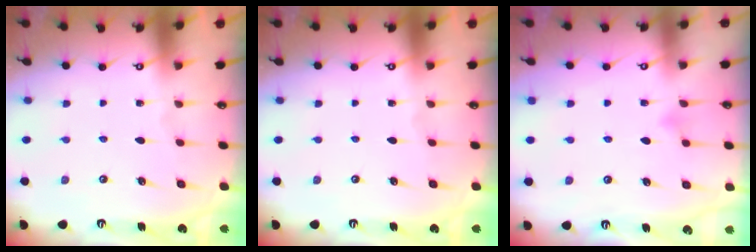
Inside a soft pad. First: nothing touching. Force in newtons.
{"total": 0.0}
{"total": 3.7, "press": 3.6, "slide": 0.2}